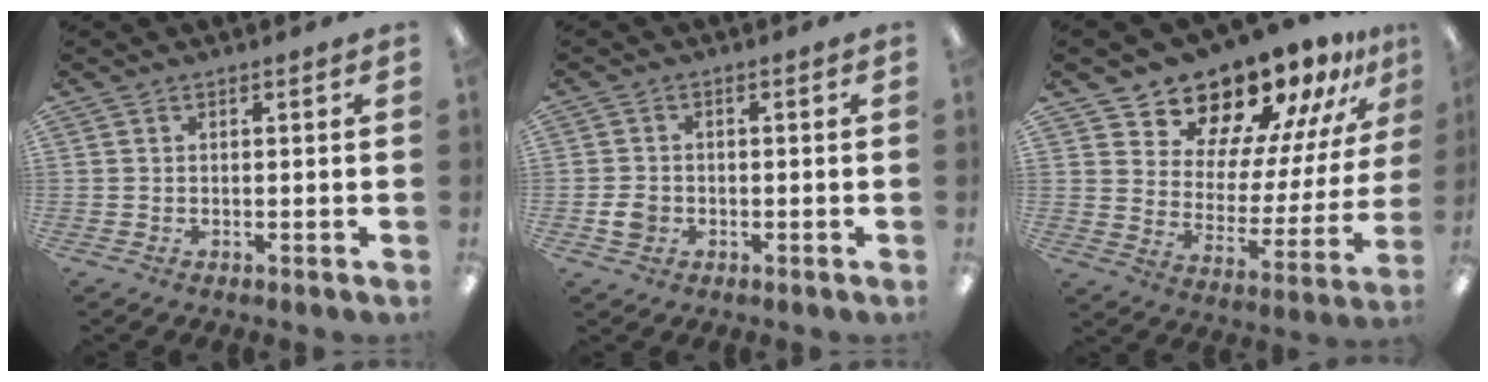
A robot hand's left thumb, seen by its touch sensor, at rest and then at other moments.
{"total": 3.5, "force": [-0.9, 3.0, 1.6], "torque": [-0.032, 0.004, -0.018]}
{"total": 15.6, "force": [14.6, 4.9, 2.5], "torque": [-0.046, -0.138, 0.250]}